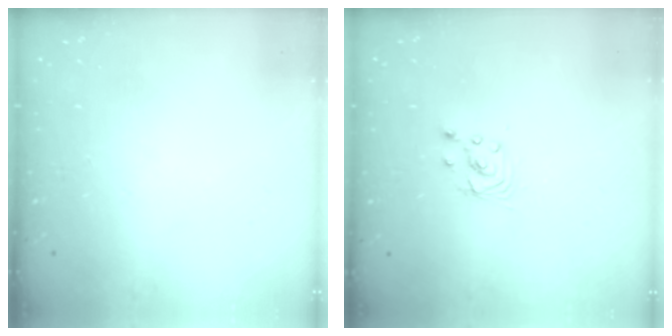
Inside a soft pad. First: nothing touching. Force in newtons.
{"total": 2.9, "press": 2.9, "slide": 0.1}